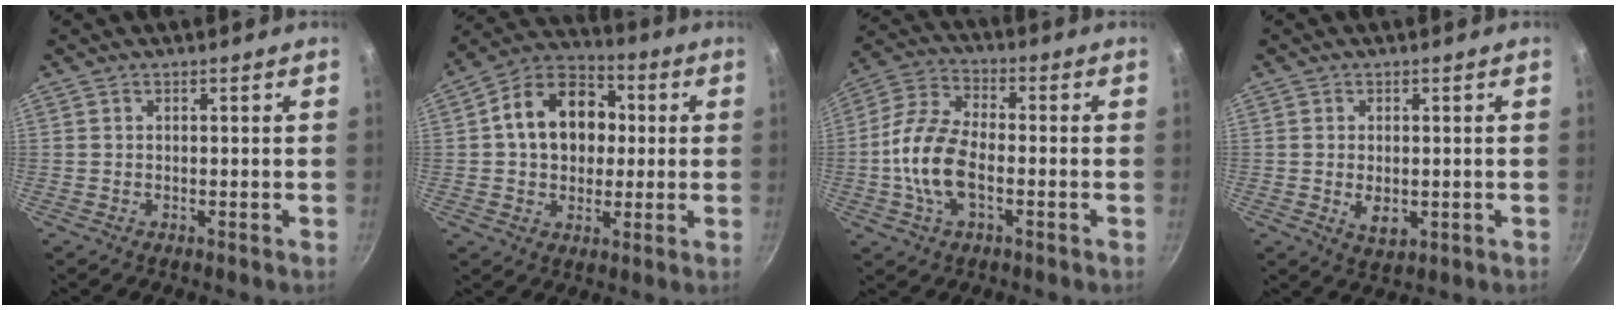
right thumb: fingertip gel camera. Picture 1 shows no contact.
{"total": 15.3, "force": [1.9, 11.7, 9.7], "torque": [-0.123, 0.026, 0.015]}
{"total": 12.5, "force": [-2.4, 6.5, 10.4], "torque": [-0.203, 0.031, -0.061]}
{"total": 4.1, "force": [-0.5, 2.5, 3.2], "torque": [-0.051, -0.011, -0.001]}